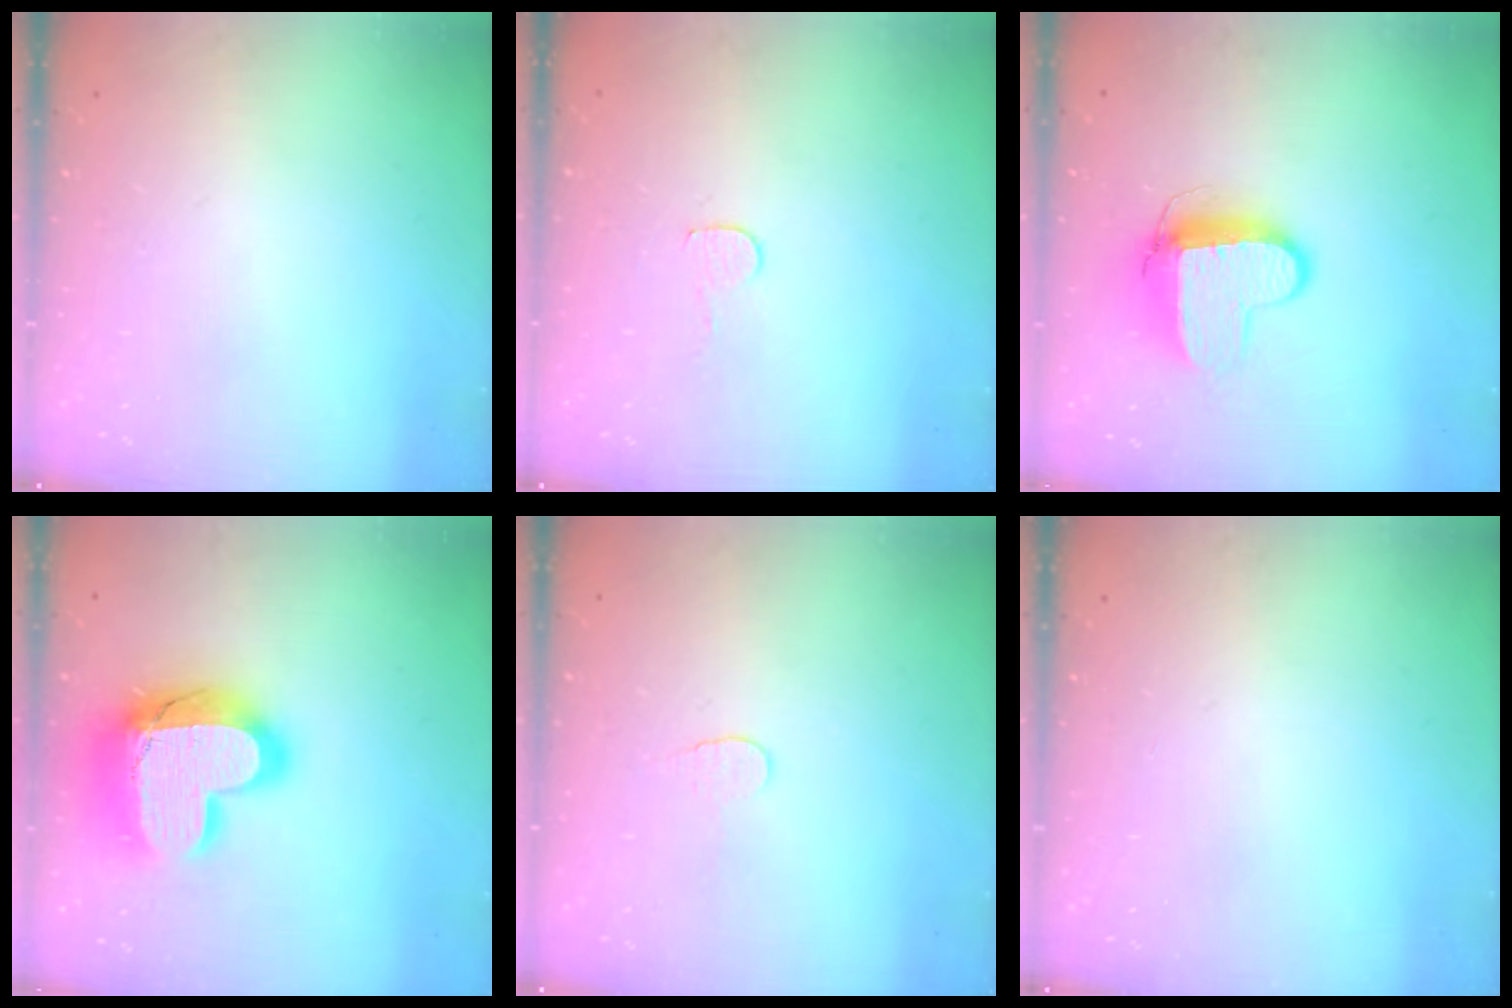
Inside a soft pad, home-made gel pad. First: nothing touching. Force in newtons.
{"total": 4.1, "press": 4.1, "slide": 0.3}
{"total": 10.3, "press": 10.2, "slide": 1.0}
{"total": 21.0, "press": 20.9, "slide": 1.5}
{"total": 3.9, "press": 3.9, "slide": 0.4}
{"total": 0.0}